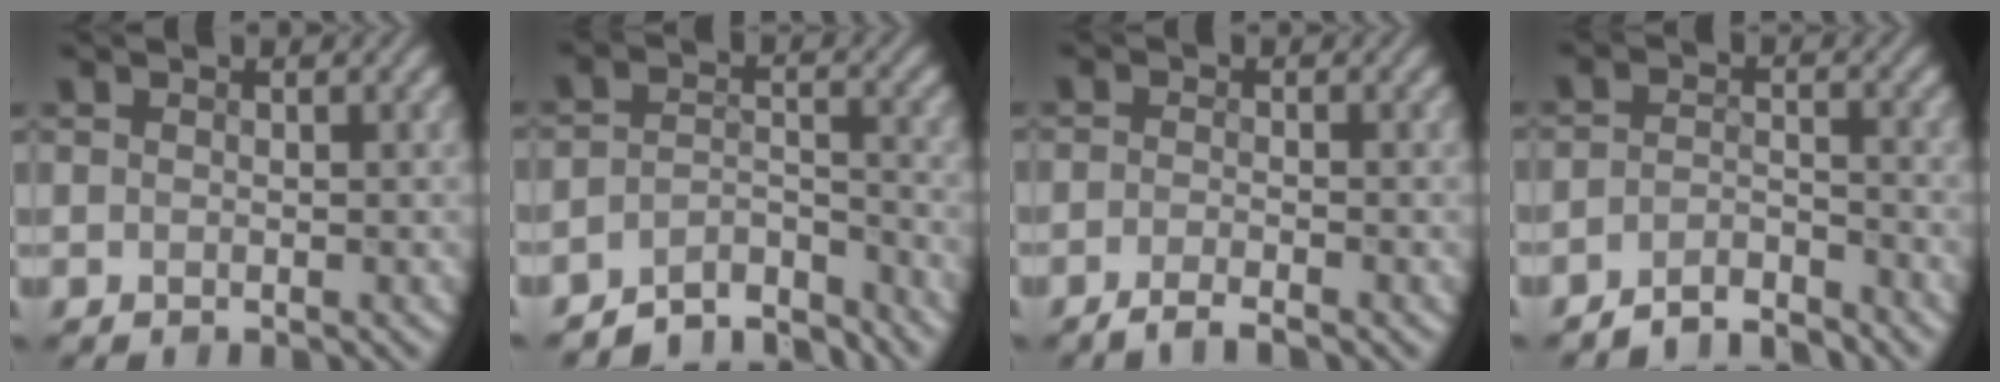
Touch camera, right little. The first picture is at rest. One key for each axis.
{"total": 5.7, "fx": -5.2, "fy": 1.7, "fz": 1.5, "tx": -0.019, "ty": 0.000, "tz": -0.089}
{"total": 2.1, "fx": -1.7, "fy": 0.2, "fz": 1.1, "tx": -0.027, "ty": 0.001, "tz": -0.038}
{"total": 3.2, "fx": -3.0, "fy": 0.7, "fz": 0.9, "tx": -0.017, "ty": 0.007, "tz": -0.061}